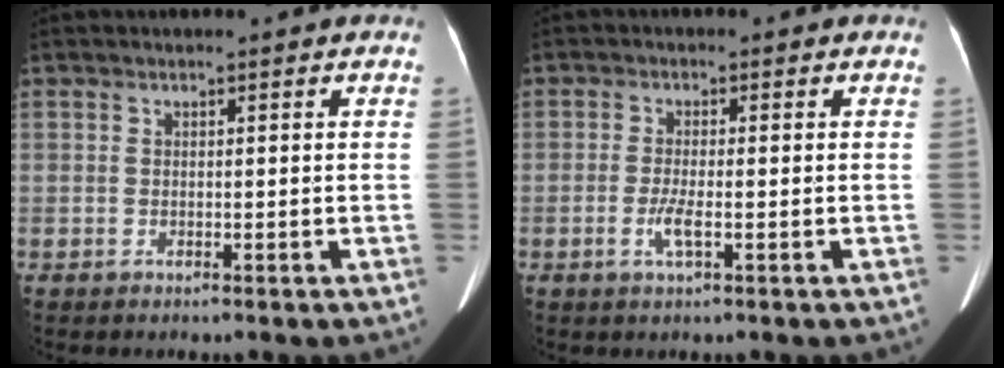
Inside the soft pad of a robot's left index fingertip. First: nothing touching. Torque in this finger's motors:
{"motor_torque": [0.19, 0.09, 0.09, 0.02]}